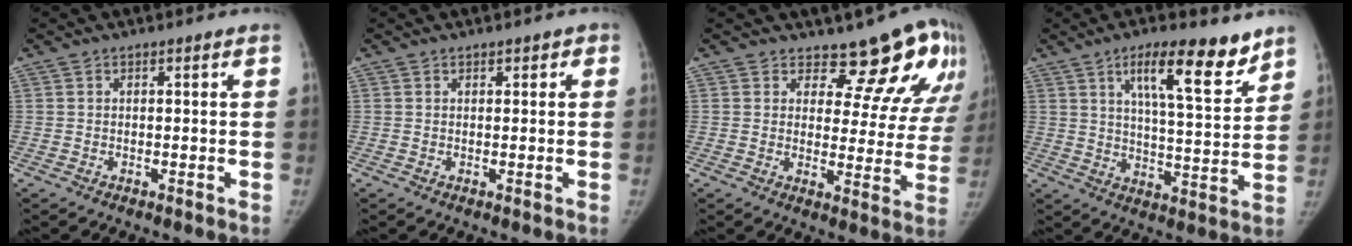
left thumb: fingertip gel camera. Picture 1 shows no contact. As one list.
[{"total": 1.2, "force": [0.6, 0.9, 0.5], "torque": [0.008, -0.001, 0.004]}, {"total": 14.2, "force": [11.6, 6.4, 5.3], "torque": [-0.005, -0.083, 0.118]}, {"total": 13.9, "force": [8.7, 3.9, 10.2], "torque": [-0.128, -0.050, 0.137]}]